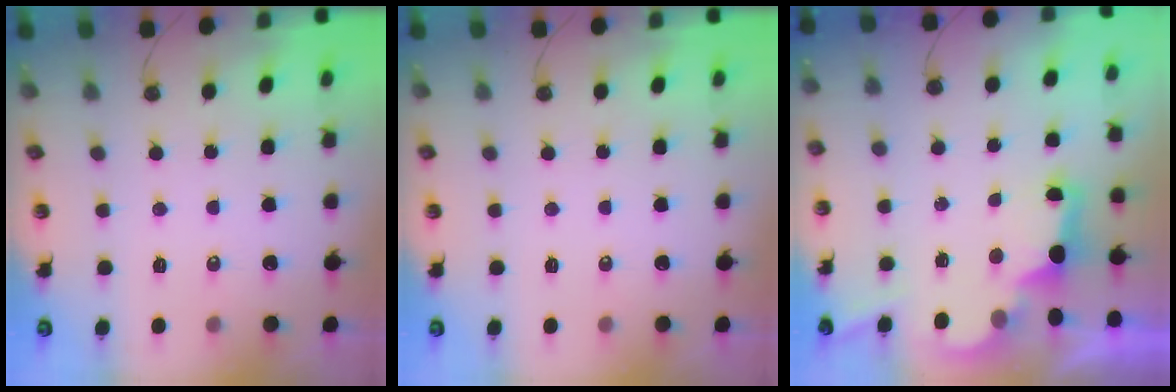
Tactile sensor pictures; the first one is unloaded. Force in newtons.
{"total": 0.0}
{"total": 2.8, "press": 2.6, "slide": 0.9}